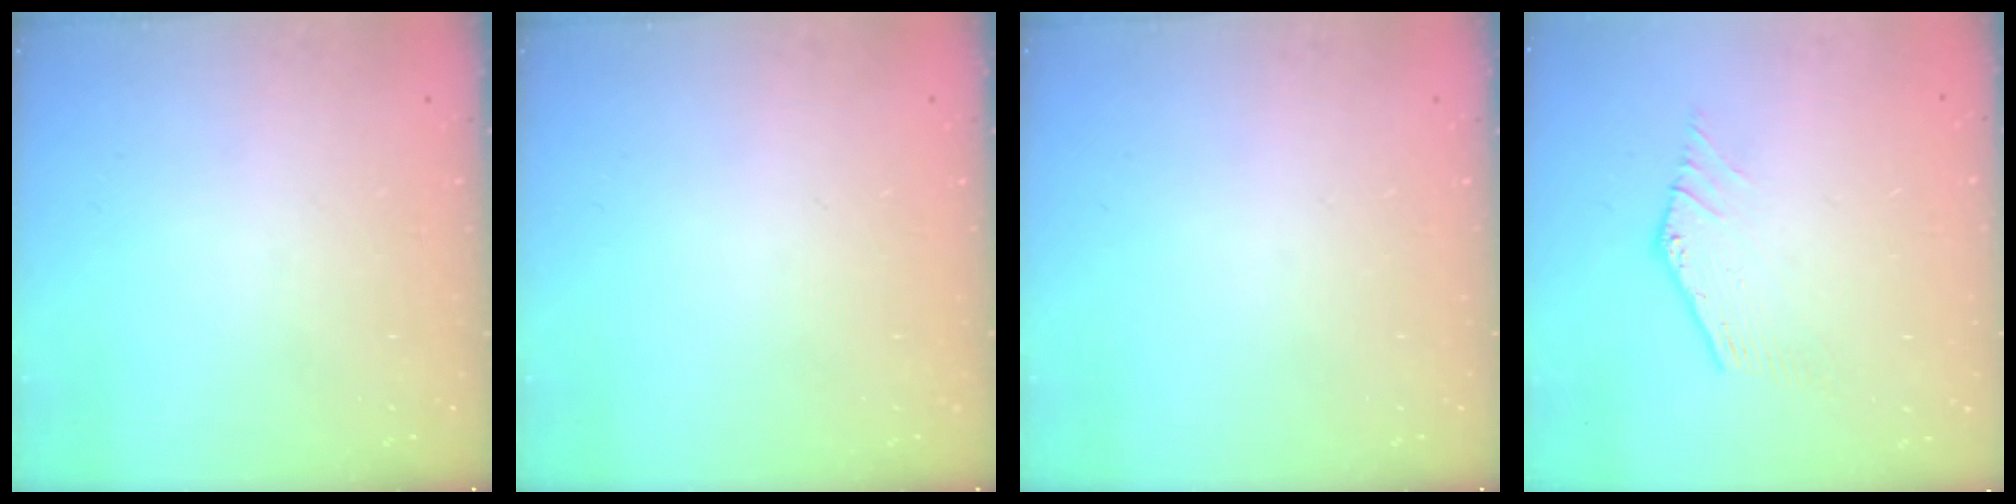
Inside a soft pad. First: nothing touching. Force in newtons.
{"total": 0.0}
{"total": 0.0}
{"total": 0.0}